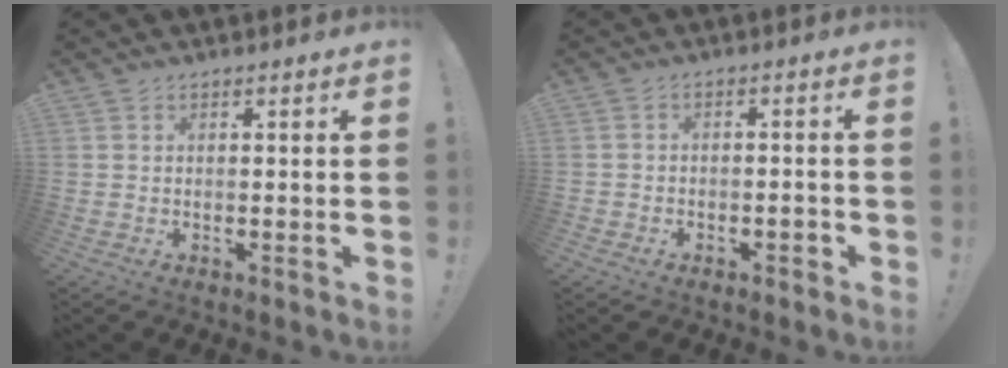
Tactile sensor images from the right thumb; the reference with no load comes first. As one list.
[{"total": 2.6, "force": [-1.9, 1.4, 1.3], "torque": [-0.013, 0.010, -0.033]}]